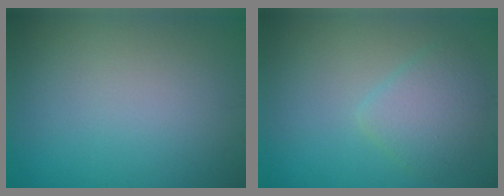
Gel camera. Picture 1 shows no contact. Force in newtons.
{"total": 3.0, "press": 3.0, "slide": 0.2}